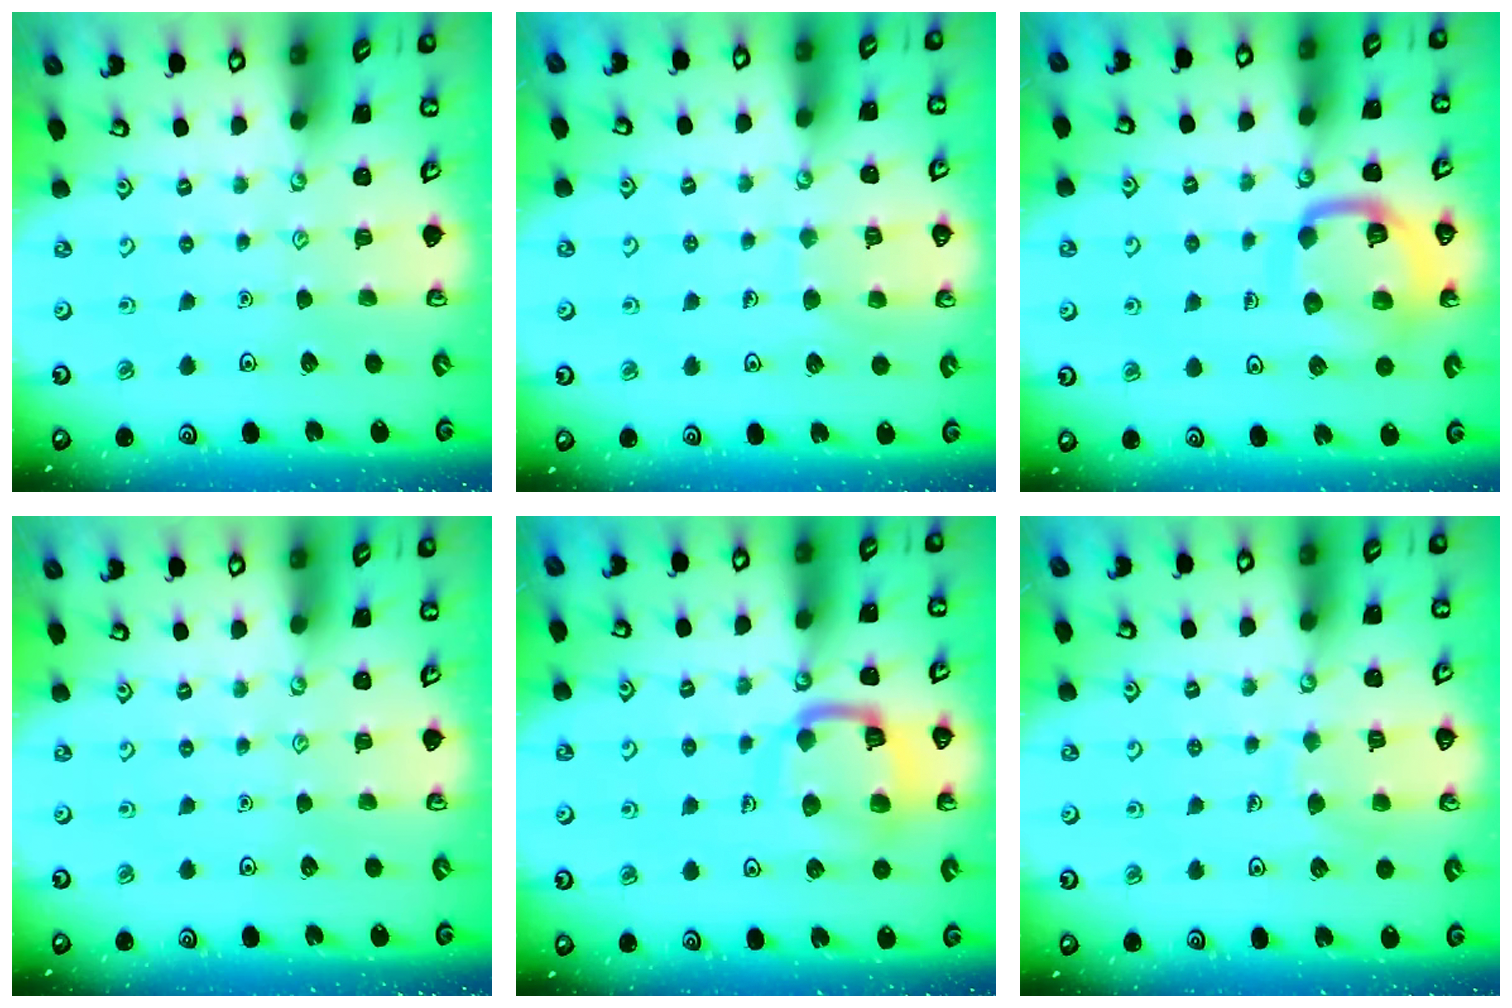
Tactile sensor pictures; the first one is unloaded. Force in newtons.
{"total": 7.1, "press": 7.1, "slide": 0.5}
{"total": 14.1, "press": 14.0, "slide": 1.4}
{"total": 0.0}
{"total": 14.3, "press": 14.2, "slide": 1.5}
{"total": 7.2, "press": 7.2, "slide": 0.6}